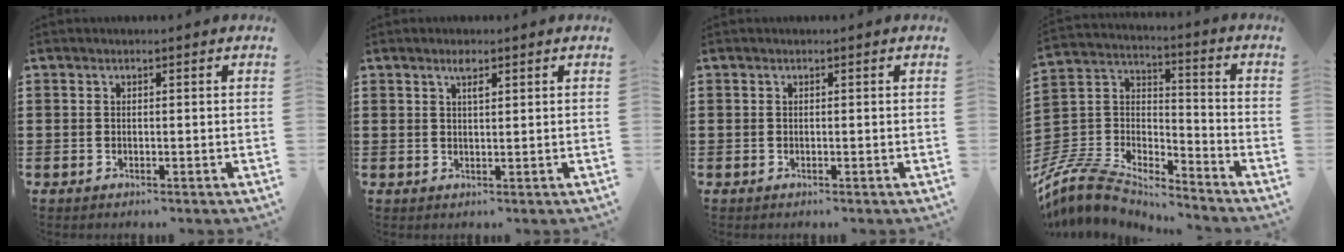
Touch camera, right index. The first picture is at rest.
{"total": 2.1, "force": [1.3, 0.4, 1.6], "torque": [-0.026, -0.001, 0.019]}
{"total": 0.0}
{"total": 9.2, "force": [-8.4, 2.5, 2.8], "torque": [-0.078, 0.002, -0.172]}